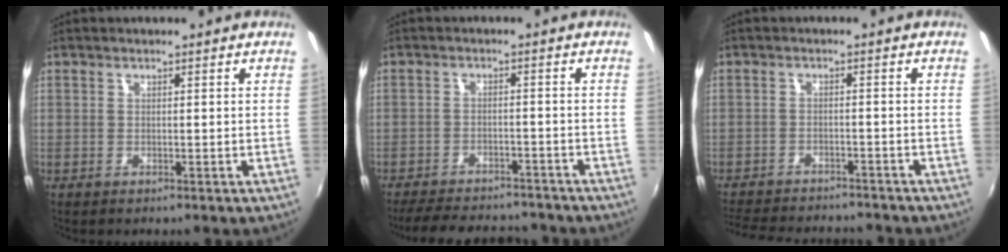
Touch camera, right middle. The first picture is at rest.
{"total": 14.3, "force": [-12.5, 4.4, 5.4], "torque": [-0.122, 0.003, -0.173]}
{"total": 14.0, "force": [-12.5, 3.5, 5.2], "torque": [-0.122, -0.011, -0.182]}